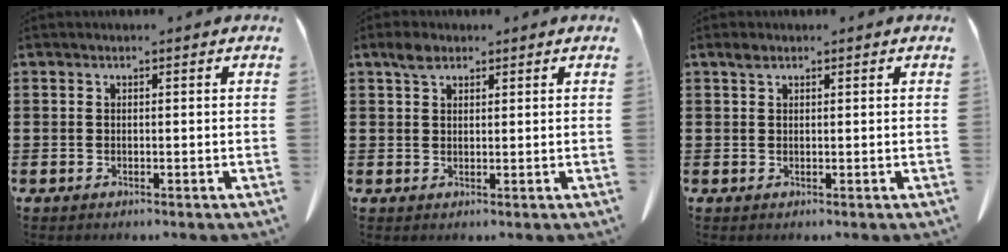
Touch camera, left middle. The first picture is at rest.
{"total": 2.6, "force": [1.7, 1.3, 1.4], "torque": [-0.032, 0.005, 0.032]}
{"total": 1.1, "force": [0.6, 0.6, 0.6], "torque": [-0.016, 0.002, 0.012]}